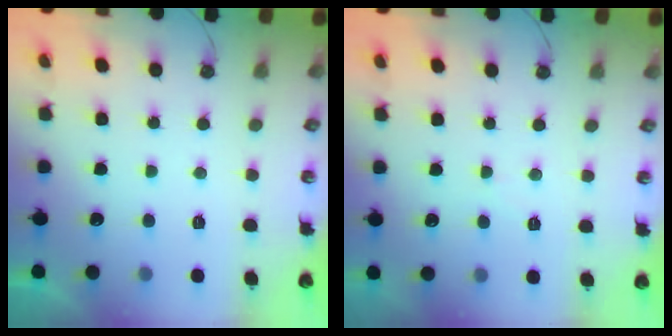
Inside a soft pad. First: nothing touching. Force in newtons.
{"total": 3.8, "press": 3.7, "slide": 0.6}